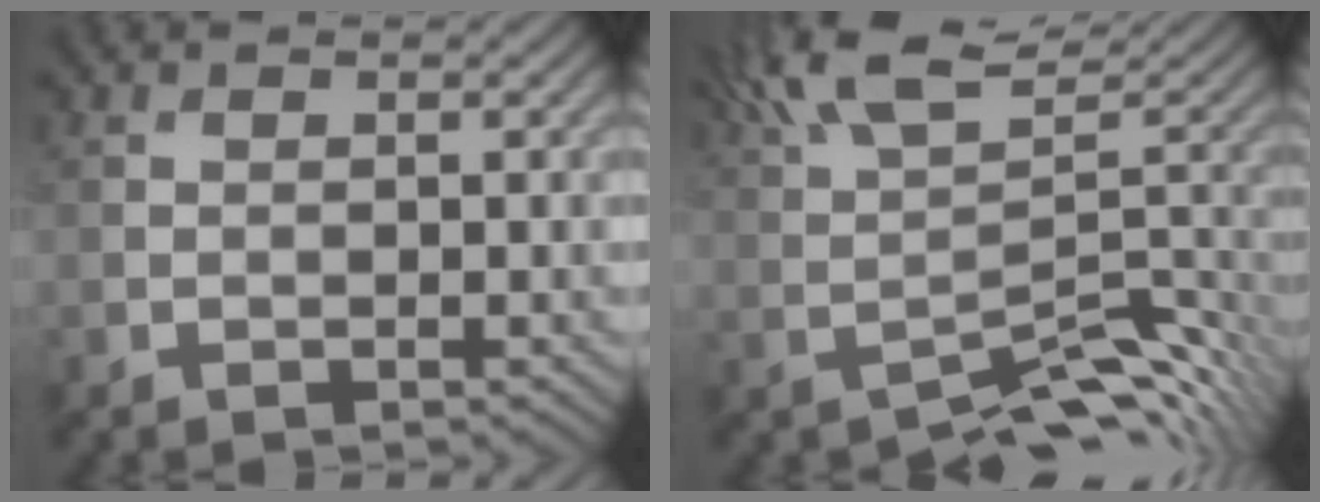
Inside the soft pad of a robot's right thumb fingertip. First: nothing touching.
{"total": 6.8, "force": [0.9, 1.9, 6.5], "torque": [-0.105, 0.014, 0.022]}